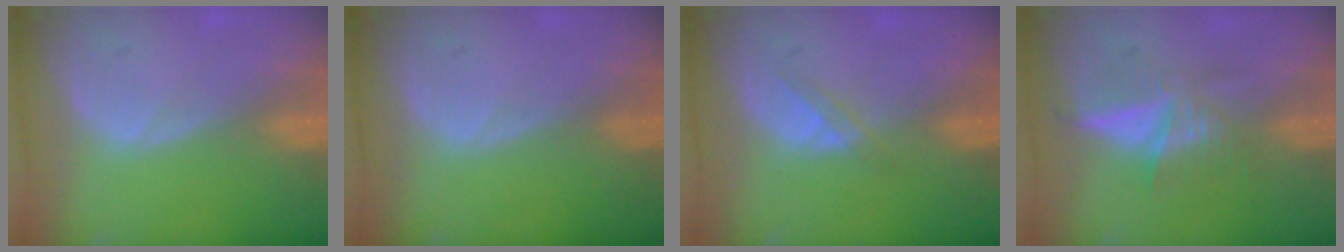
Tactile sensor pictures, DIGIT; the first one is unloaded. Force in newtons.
{"total": 0.0}
{"total": 1.9, "press": 1.7, "slide": 1.0}
{"total": 6.5, "press": 5.5, "slide": 3.6}